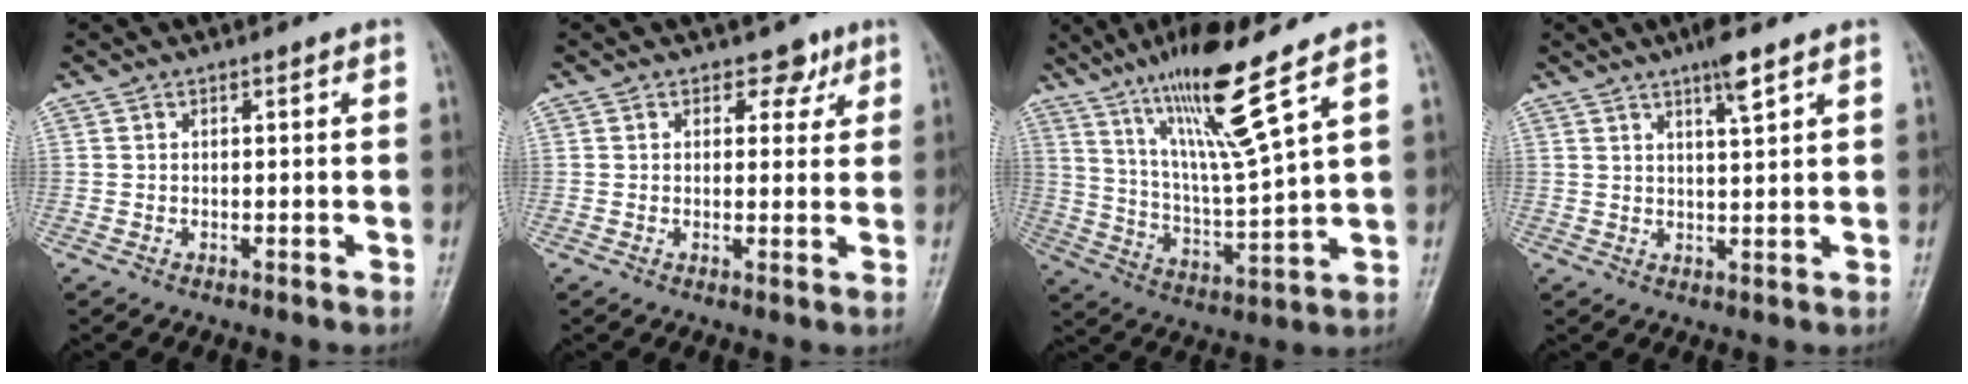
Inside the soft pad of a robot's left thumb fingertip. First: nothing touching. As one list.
[{"total": 3.7, "force": [2.2, 2.7, 1.3], "torque": [0.011, -0.008, 0.026]}, {"total": 15.3, "force": [9.8, 0.2, 11.7], "torque": [-0.208, -0.060, 0.184]}, {"total": 4.5, "force": [2.8, 0.5, 3.4], "torque": [-0.057, -0.012, 0.049]}]